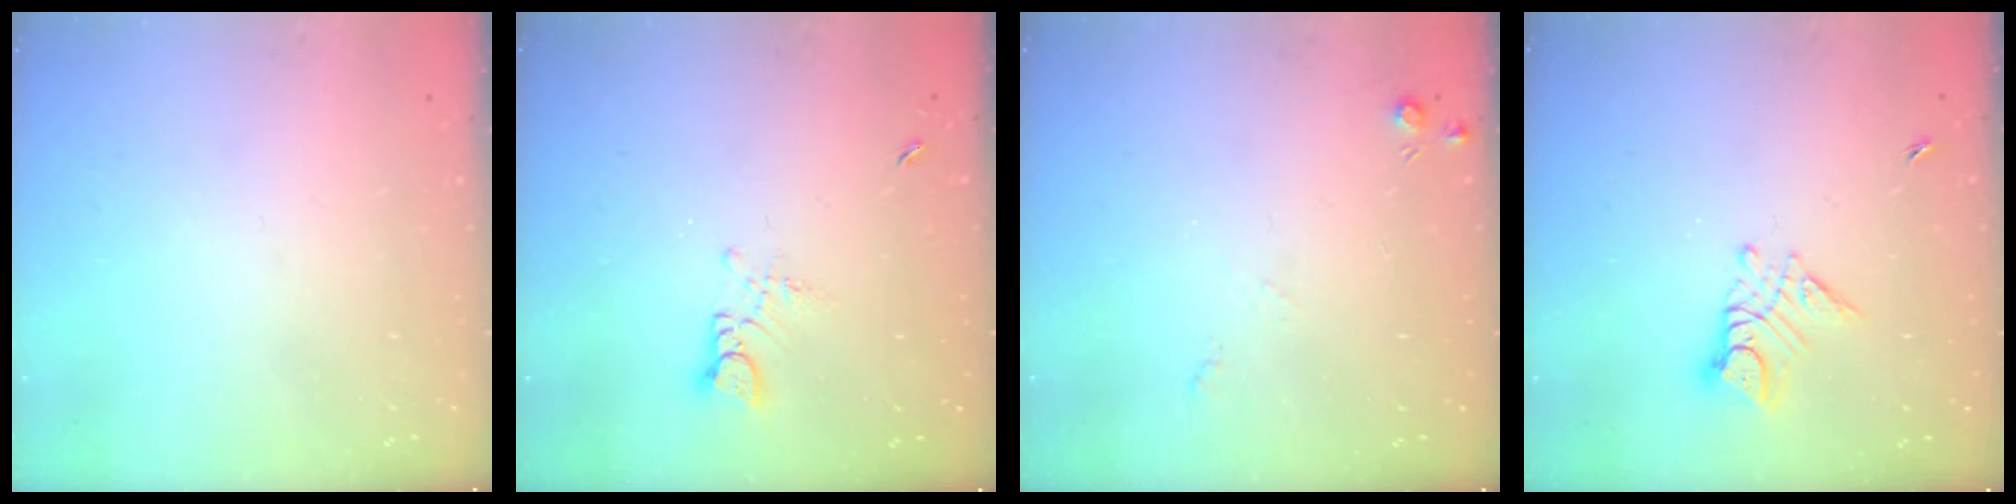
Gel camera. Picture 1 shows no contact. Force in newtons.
{"total": 2.9, "press": 2.9, "slide": 0.2}
{"total": 3.9, "press": 3.9, "slide": 0.6}
{"total": 8.3, "press": 8.2, "slide": 0.6}